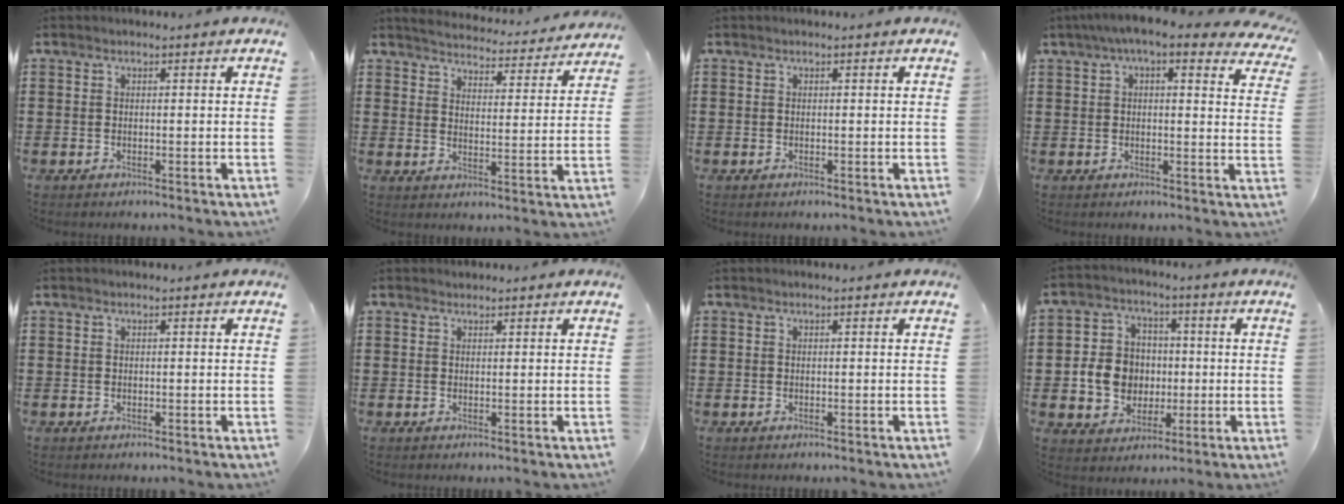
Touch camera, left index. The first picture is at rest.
{"total": 4.3, "force": [4.3, -0.2, 0.1], "torque": [-0.025, -0.037, 0.072]}
{"total": 0.0}
{"total": 6.0, "force": [4.5, 0.7, 3.9], "torque": [-0.089, -0.006, 0.079]}
{"total": 0.0}
{"total": 0.6, "force": [0.5, 0.2, 0.0], "torque": [-0.001, 0.001, 0.011]}
{"total": 0.0}
{"total": 7.9, "force": [-0.4, 7.2, 3.2], "torque": [-0.085, 0.018, -0.008]}